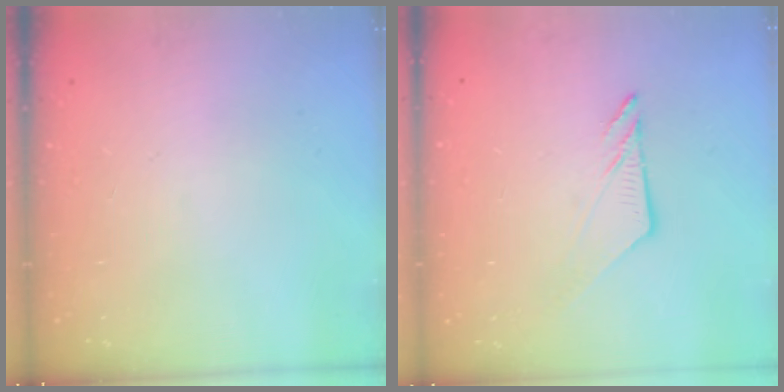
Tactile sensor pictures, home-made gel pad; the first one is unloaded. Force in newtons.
{"total": 7.0, "press": 7.0, "slide": 0.2}